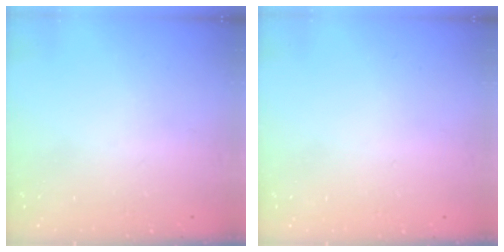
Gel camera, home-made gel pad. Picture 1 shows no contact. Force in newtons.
{"total": 1.9, "press": 1.9, "slide": 0.1}